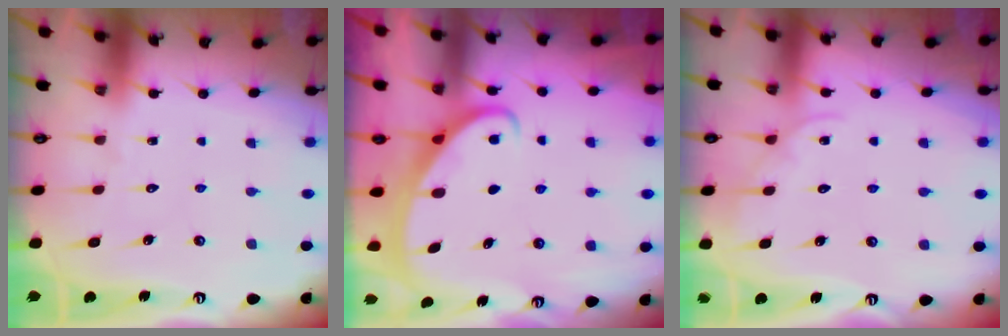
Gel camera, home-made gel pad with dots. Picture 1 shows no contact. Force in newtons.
{"total": 2.4, "press": 2.4, "slide": 0.4}
{"total": 2.1, "press": 2.1, "slide": 0.3}